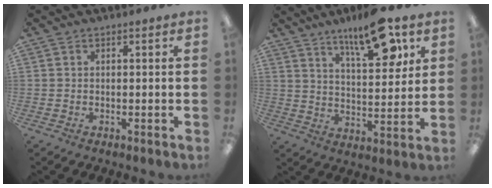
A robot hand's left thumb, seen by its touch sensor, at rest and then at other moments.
{"total": 15.1, "force": [9.9, 5.1, 10.2], "torque": [-0.145, -0.049, 0.160]}